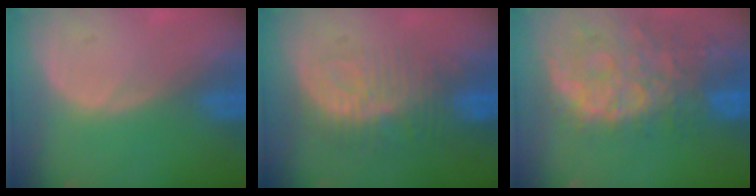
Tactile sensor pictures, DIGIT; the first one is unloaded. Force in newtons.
{"total": 9.4, "press": 8.5, "slide": 3.9}
{"total": 13.7, "press": 11.1, "slide": 7.9}